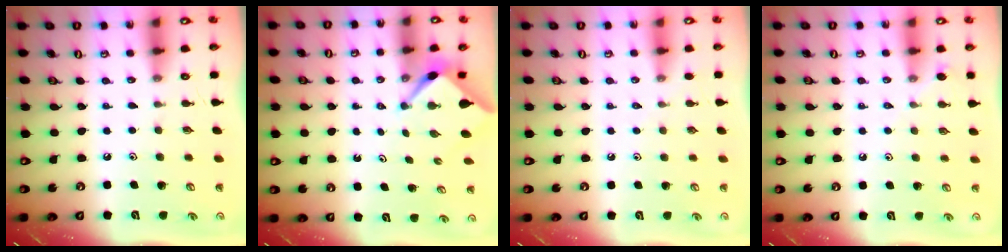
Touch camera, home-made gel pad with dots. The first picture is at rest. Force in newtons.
{"total": 2.6, "press": 2.6, "slide": 0.4}
{"total": 2.6, "press": 2.6, "slide": 0.4}
{"total": 3.6, "press": 3.6, "slide": 0.7}